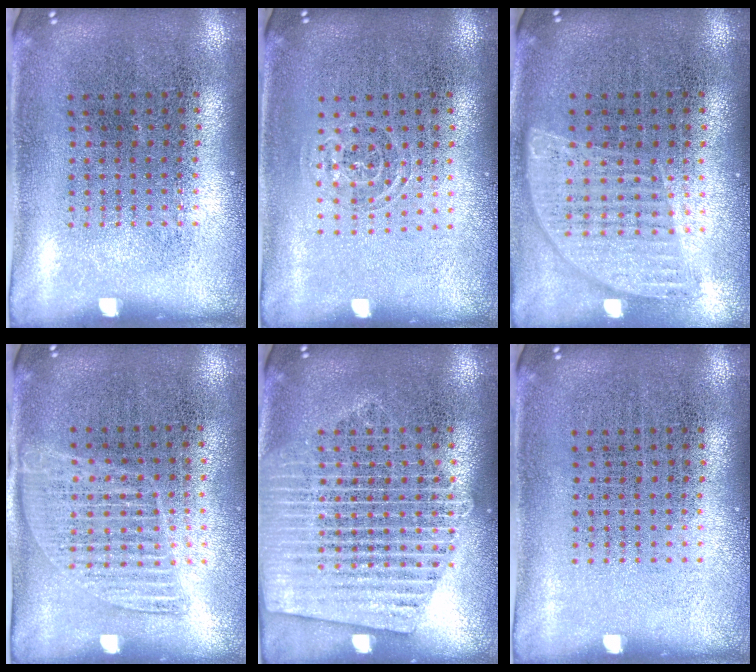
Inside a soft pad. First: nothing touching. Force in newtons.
{"total": 0.9, "press": 0.6, "slide": 0.7}
{"total": 0.9, "press": 0.9, "slide": 0.2}
{"total": 1.2, "press": 1.1, "slide": 0.5}
{"total": 1.9, "press": 1.9, "slide": 0.3}
{"total": 0.0}